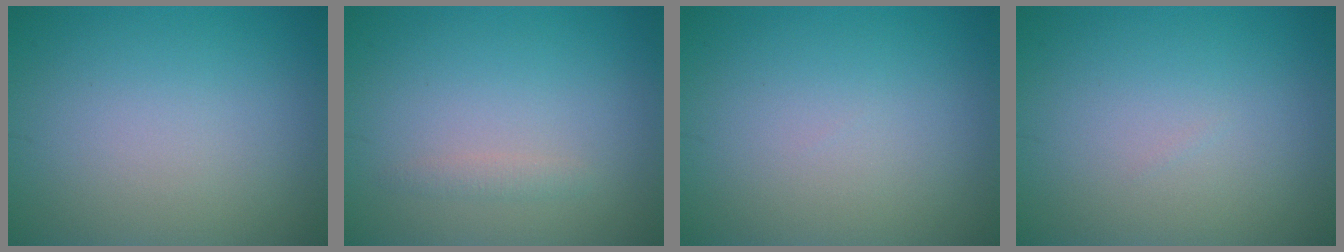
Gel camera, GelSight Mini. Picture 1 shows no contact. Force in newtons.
{"total": 0.8, "press": 0.8, "slide": 0.0}
{"total": 0.0}
{"total": 0.0}